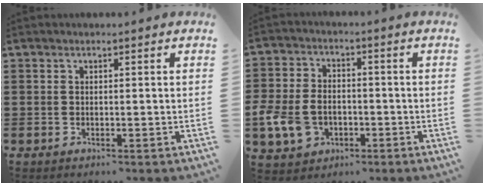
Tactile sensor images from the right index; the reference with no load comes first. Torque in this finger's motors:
{"motor_torque": [1.08, 1.06, 0.30, 0.12]}